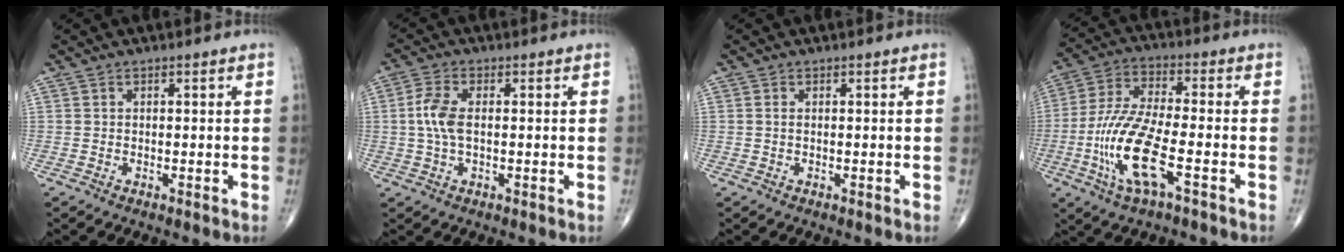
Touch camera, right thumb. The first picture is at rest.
{"total": 5.7, "force": [0.3, 2.7, 5.0], "torque": [-0.121, 0.010, 0.001]}
{"total": 0.6, "force": [0.1, 0.3, 0.5], "torque": [-0.014, 0.004, 0.003]}
{"total": 14.4, "force": [-4.7, 4.0, 13.0], "torque": [-0.285, 0.017, -0.090]}